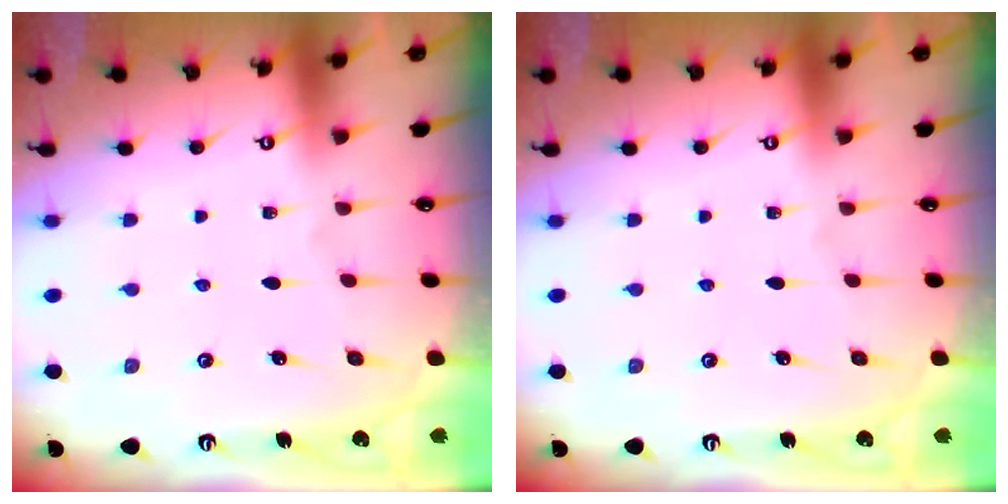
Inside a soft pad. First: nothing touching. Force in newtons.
{"total": 0.0}